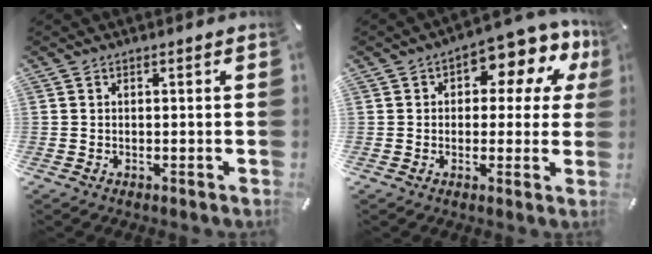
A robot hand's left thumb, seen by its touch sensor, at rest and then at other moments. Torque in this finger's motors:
{"motor_torque": [0.77, 0.71, 1.27, -0.66, 0.25]}